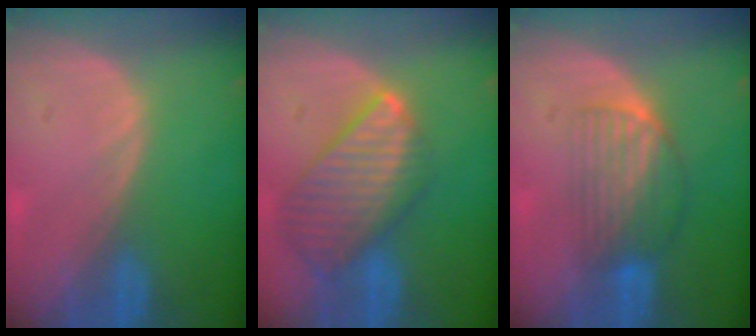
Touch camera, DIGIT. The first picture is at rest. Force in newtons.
{"total": 9.9, "press": 8.6, "slide": 4.9}
{"total": 6.8, "press": 6.0, "slide": 3.2}